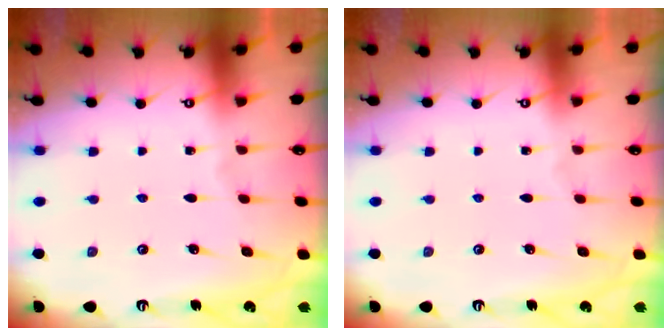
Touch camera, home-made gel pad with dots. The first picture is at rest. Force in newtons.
{"total": 0.0}